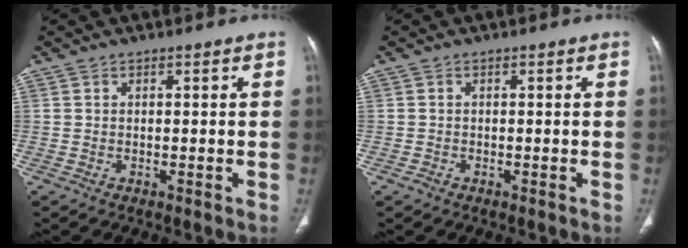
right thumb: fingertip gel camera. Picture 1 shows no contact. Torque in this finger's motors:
{"motor_torque": [-0.53, 0.39, -0.34, 0.15, 0.04]}